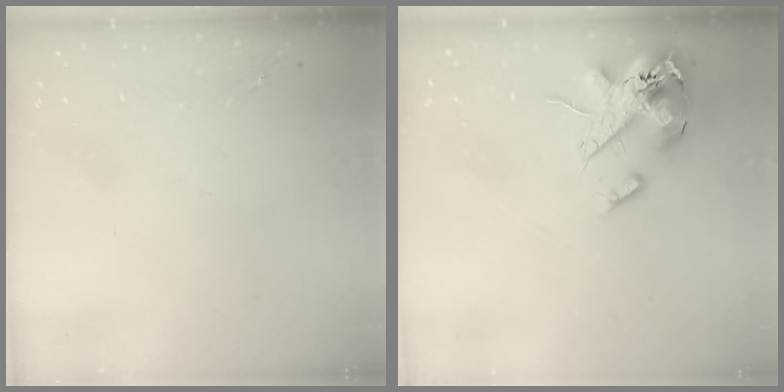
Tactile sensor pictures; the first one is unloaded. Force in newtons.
{"total": 15.7, "press": 15.5, "slide": 2.7}